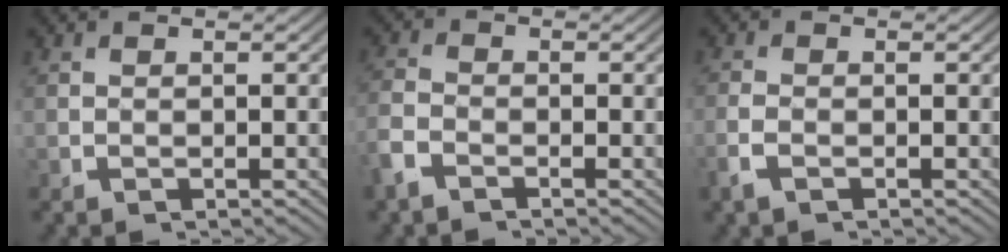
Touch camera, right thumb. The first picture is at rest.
{"total": 2.4, "force": [-1.3, 1.6, 1.2], "torque": [-0.040, -0.004, -0.029]}
{"total": 1.3, "force": [-0.7, 0.6, 0.9], "torque": [-0.033, -0.001, -0.015]}